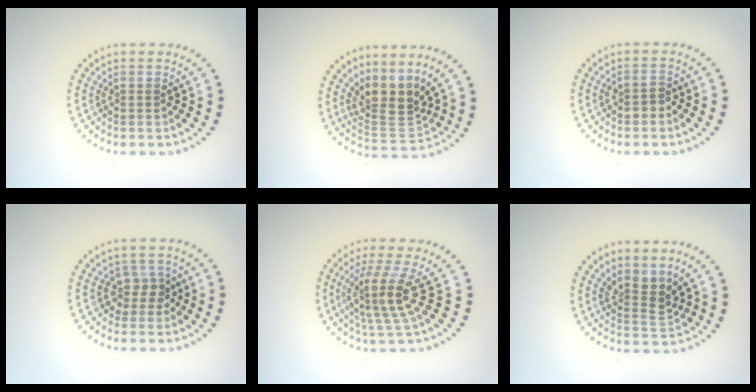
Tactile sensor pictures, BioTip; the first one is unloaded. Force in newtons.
{"total": 3.9, "press": 2.9, "slide": 2.6}
{"total": 1.4, "press": 1.2, "slide": 0.6}
{"total": 2.1, "press": 1.7, "slide": 1.2}
{"total": 4.1, "press": 3.1, "slide": 2.7}
{"total": 2.6, "press": 1.9, "slide": 1.7}